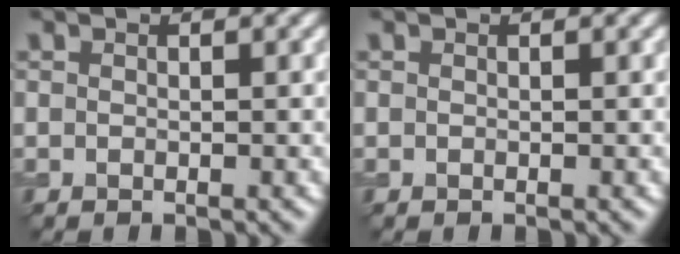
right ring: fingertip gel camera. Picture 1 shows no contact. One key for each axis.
{"total": 0.0}